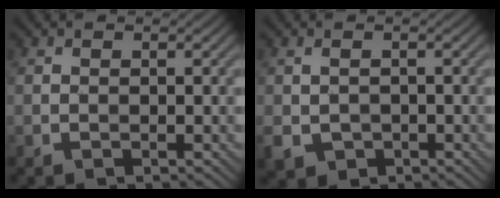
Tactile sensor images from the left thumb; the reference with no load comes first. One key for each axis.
{"total": 2.9, "fx": -0.9, "fy": 2.3, "fz": 1.7, "tx": -0.051, "ty": -0.008, "tz": -0.016}